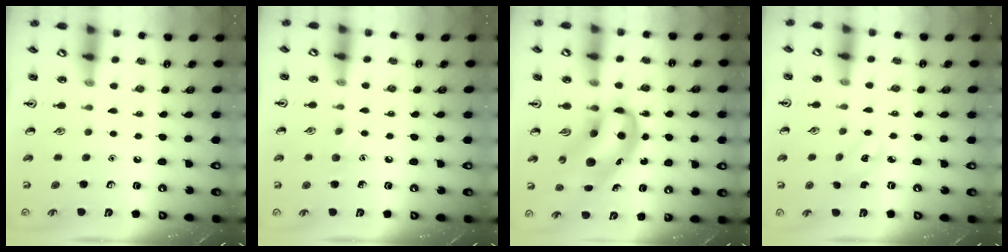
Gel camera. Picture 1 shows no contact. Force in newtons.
{"total": 5.5, "press": 5.2, "slide": 1.5}
{"total": 9.8, "press": 9.5, "slide": 2.4}
{"total": 2.3, "press": 2.1, "slide": 0.8}